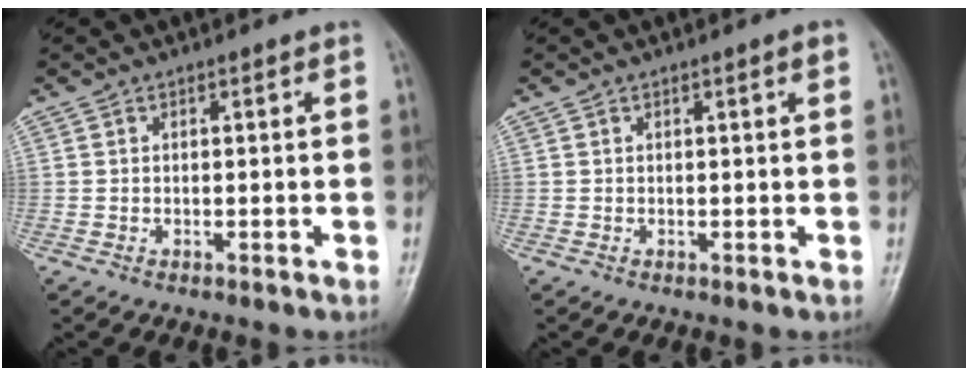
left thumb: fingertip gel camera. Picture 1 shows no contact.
{"total": 1.0, "force": [0.5, 0.1, 0.9], "torque": [-0.016, 0.001, 0.005]}